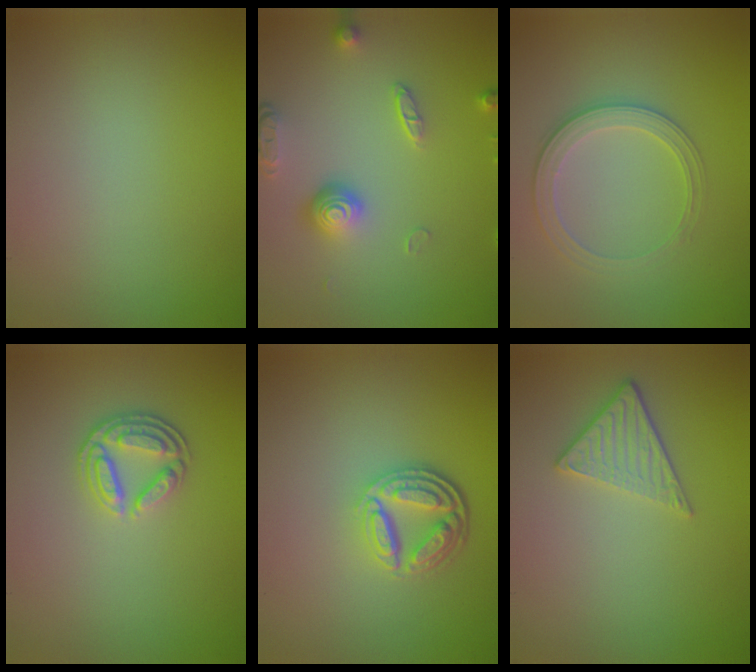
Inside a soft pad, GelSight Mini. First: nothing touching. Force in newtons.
{"total": 4.2, "press": 3.0, "slide": 2.9}
{"total": 2.8, "press": 2.6, "slide": 1.1}
{"total": 3.4, "press": 2.7, "slide": 2.0}
{"total": 4.7, "press": 3.6, "slide": 3.1}
{"total": 2.8, "press": 2.4, "slide": 1.3}